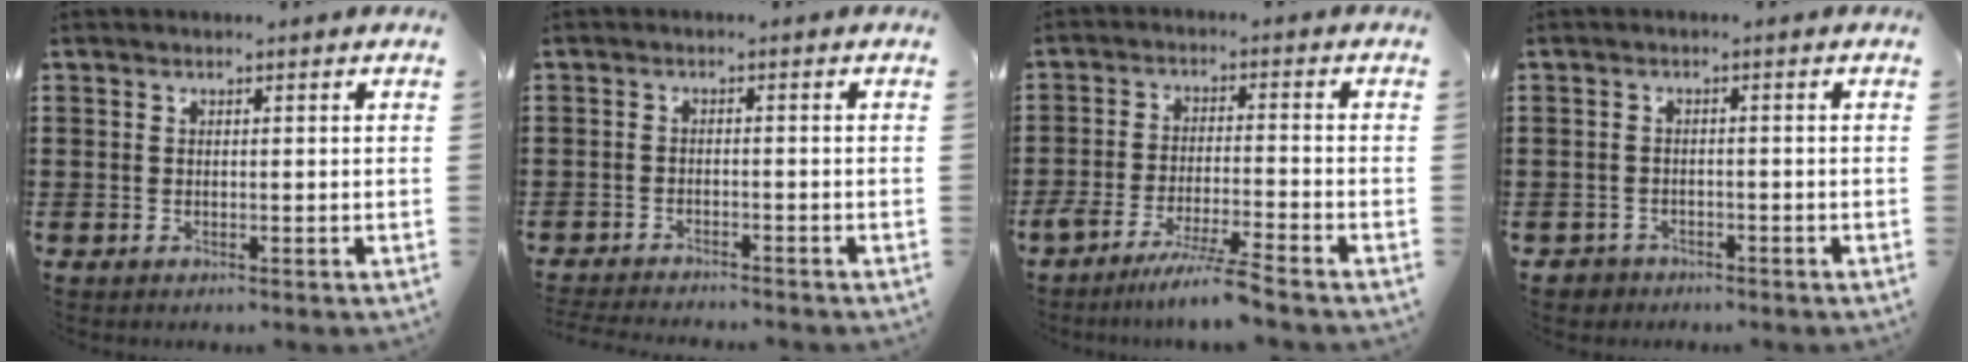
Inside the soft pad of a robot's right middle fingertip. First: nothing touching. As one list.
[{"total": 2.2, "force": [-2.2, 0.0, 0.1], "torque": [-0.005, 0.000, -0.046]}, {"total": 6.3, "force": [-5.5, -0.7, 3.0], "torque": [-0.058, -0.021, -0.105]}, {"total": 1.5, "force": [-1.3, 0.7, -0.2], "torque": [-0.003, 0.003, -0.031]}]